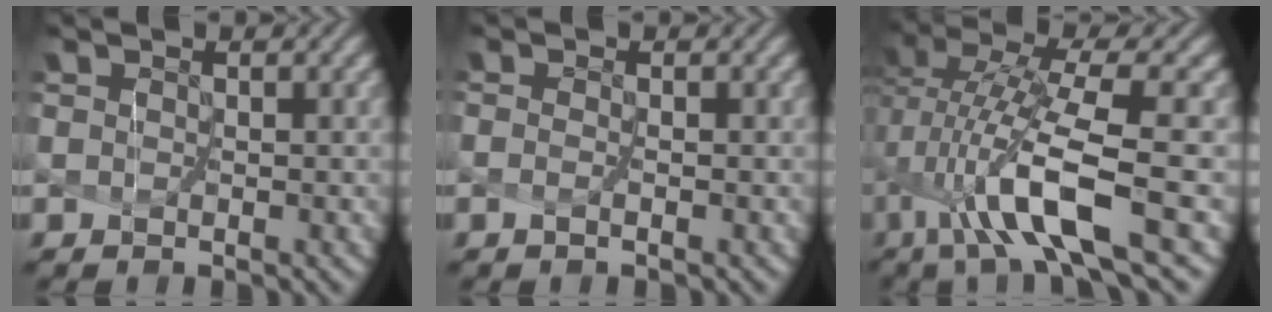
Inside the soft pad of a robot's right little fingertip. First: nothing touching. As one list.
[{"total": 0.7, "force": [-0.6, -0.4, 0.2], "torque": [-0.012, -0.002, -0.005]}, {"total": 8.0, "force": [-1.7, 1.1, 7.7], "torque": [-0.147, 0.000, -0.022]}]